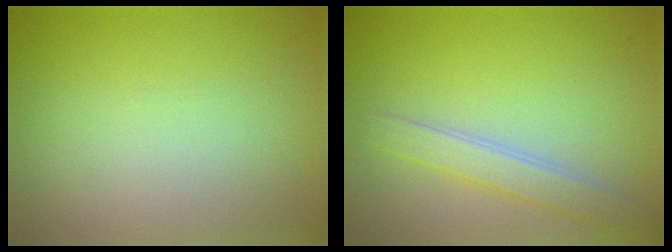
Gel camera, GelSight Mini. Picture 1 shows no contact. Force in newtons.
{"total": 2.4, "press": 2.4, "slide": 0.1}